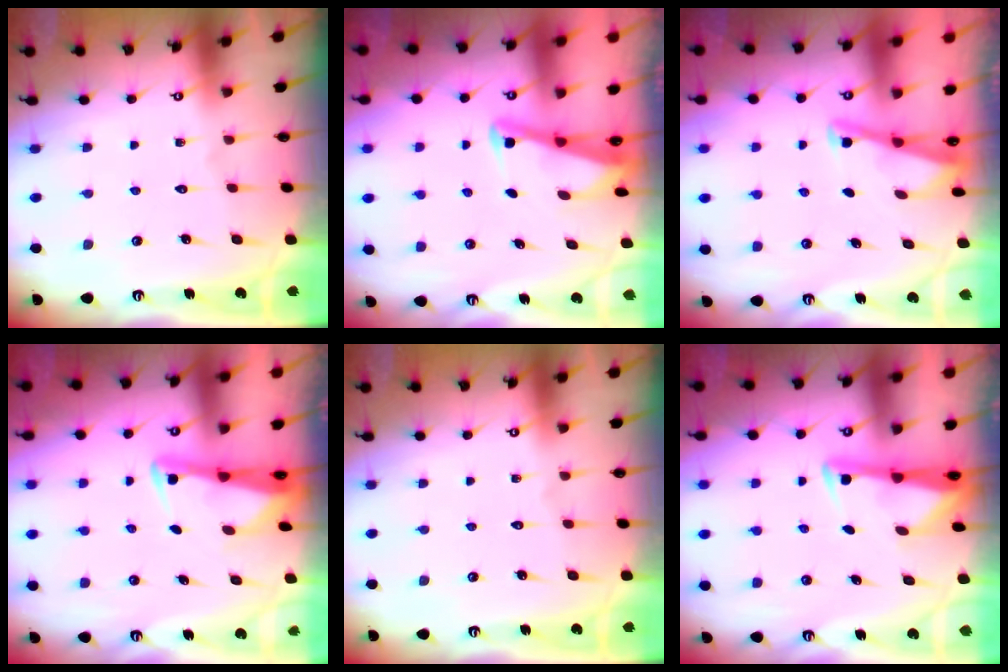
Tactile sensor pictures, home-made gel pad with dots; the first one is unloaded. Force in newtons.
{"total": 2.8, "press": 2.8, "slide": 0.3}
{"total": 2.7, "press": 2.7, "slide": 0.2}
{"total": 2.5, "press": 2.5, "slide": 0.5}
{"total": 0.0}
{"total": 2.9, "press": 2.9, "slide": 0.4}